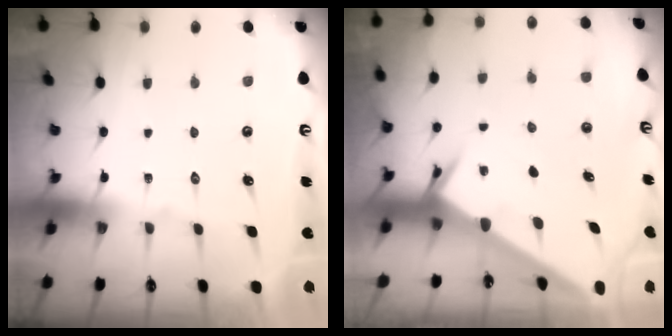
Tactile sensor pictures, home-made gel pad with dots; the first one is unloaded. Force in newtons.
{"total": 3.9, "press": 3.9, "slide": 0.4}